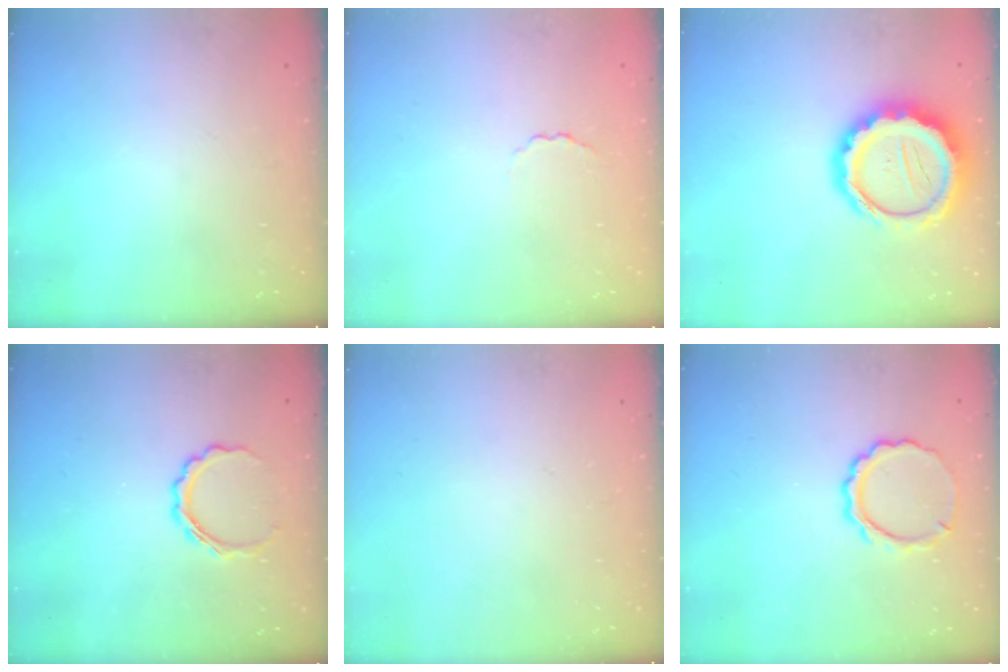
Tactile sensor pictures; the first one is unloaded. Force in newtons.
{"total": 2.0, "press": 1.9, "slide": 0.4}
{"total": 14.4, "press": 14.2, "slide": 2.9}
{"total": 6.4, "press": 6.3, "slide": 0.9}
{"total": 0.0}
{"total": 8.1, "press": 8.0, "slide": 0.6}